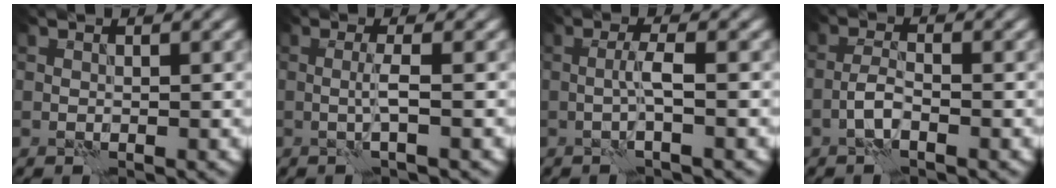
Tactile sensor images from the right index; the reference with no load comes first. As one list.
[{"total": 1.5, "force": [-0.1, 0.0, 1.5], "torque": [-0.032, 0.003, -0.004]}, {"total": 1.8, "force": [-0.3, 0.1, 1.8], "torque": [-0.036, 0.008, -0.008]}, {"total": 1.9, "force": [-1.1, 0.5, 1.4], "torque": [-0.031, 0.009, -0.026]}]